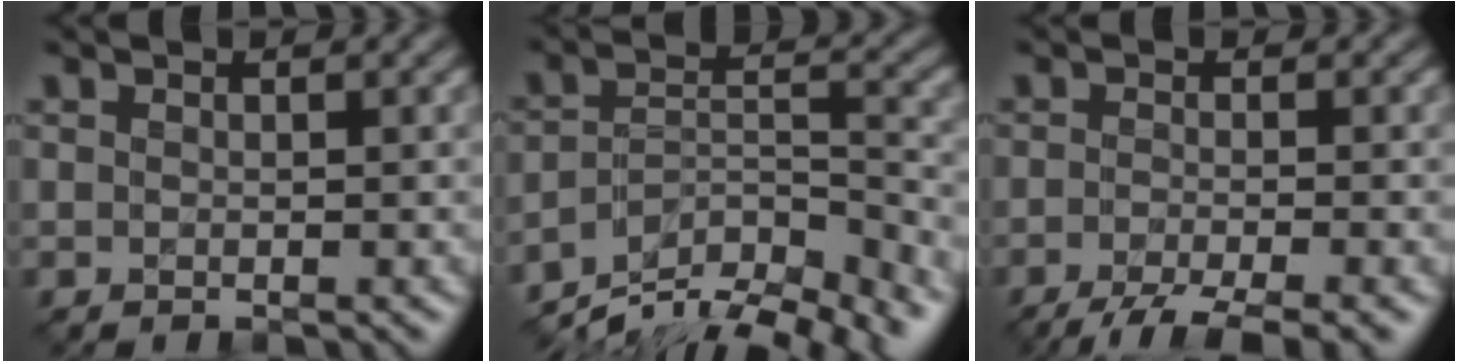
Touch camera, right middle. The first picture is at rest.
{"total": 10.6, "force": [-8.9, 3.2, 4.8], "torque": [-0.079, 0.001, -0.139]}
{"total": 5.3, "force": [-3.6, 1.1, 3.8], "torque": [-0.048, -0.005, -0.069]}